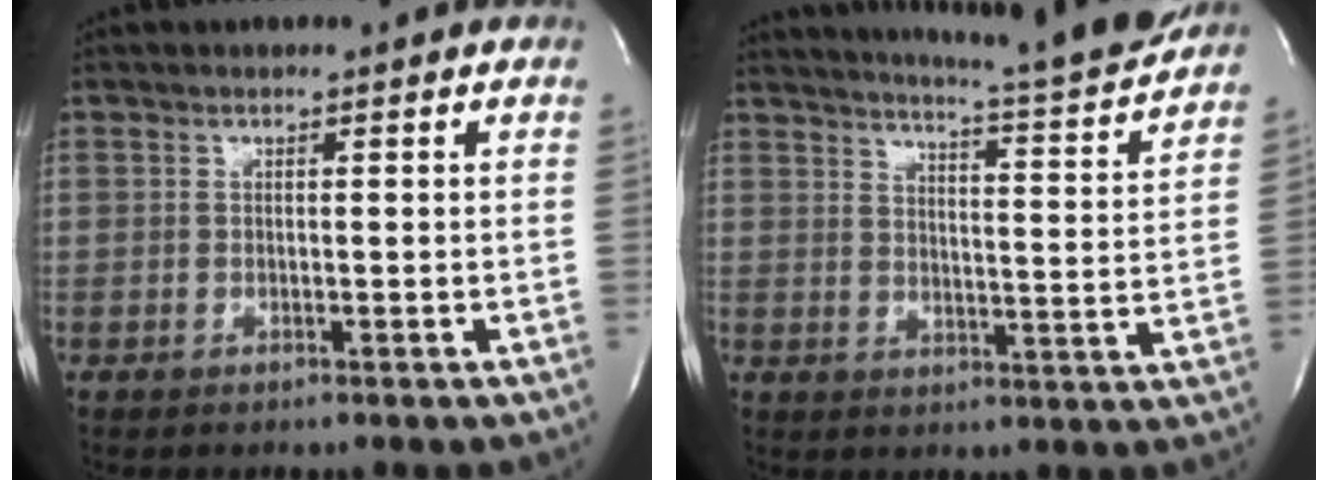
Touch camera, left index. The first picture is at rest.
{"total": 16.6, "force": [15.4, -0.7, 6.1], "torque": [-0.101, -0.051, 0.197]}